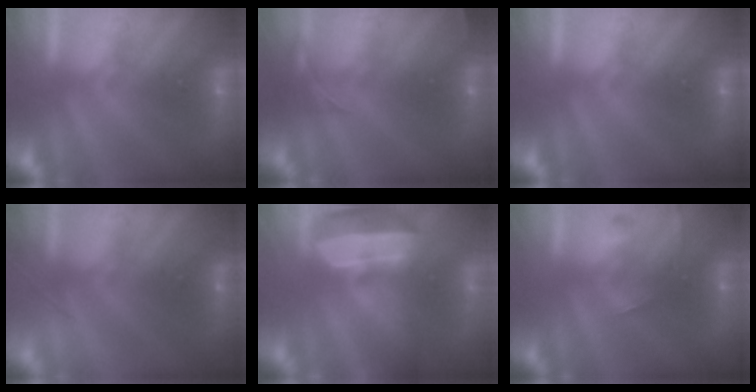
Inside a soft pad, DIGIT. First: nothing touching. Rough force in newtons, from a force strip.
{"total": 2.9}
{"total": 0.0}
{"total": 1.4}
{"total": 10.5}
{"total": 2.4}